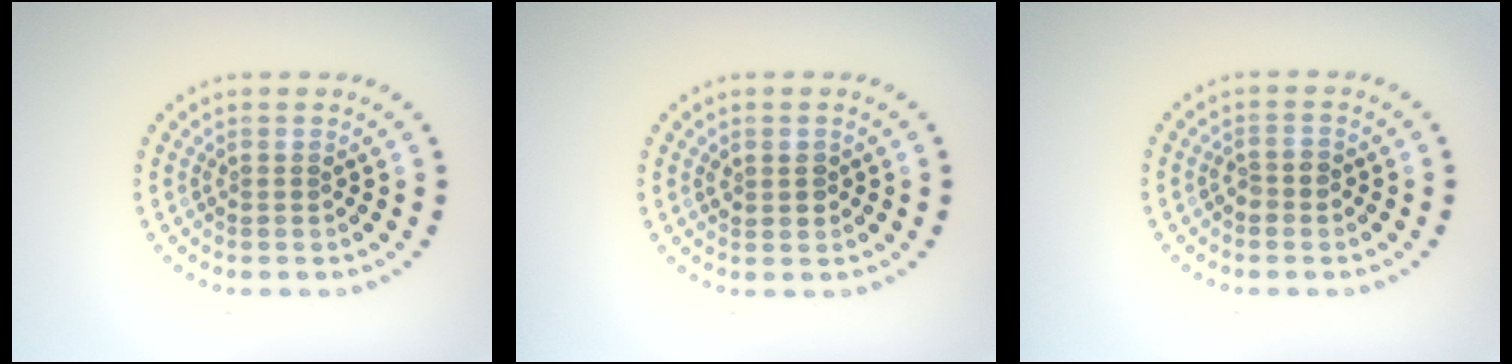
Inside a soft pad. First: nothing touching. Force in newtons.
{"total": 1.5, "press": 1.4, "slide": 0.4}
{"total": 1.4, "press": 1.3, "slide": 0.5}